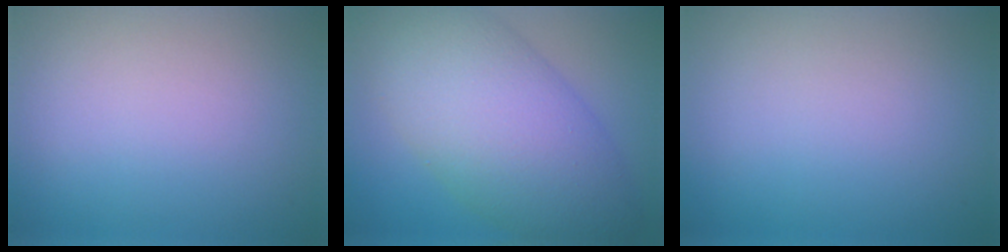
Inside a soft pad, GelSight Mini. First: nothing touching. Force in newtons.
{"total": 11.6, "press": 11.6, "slide": 0.2}
{"total": 0.0}